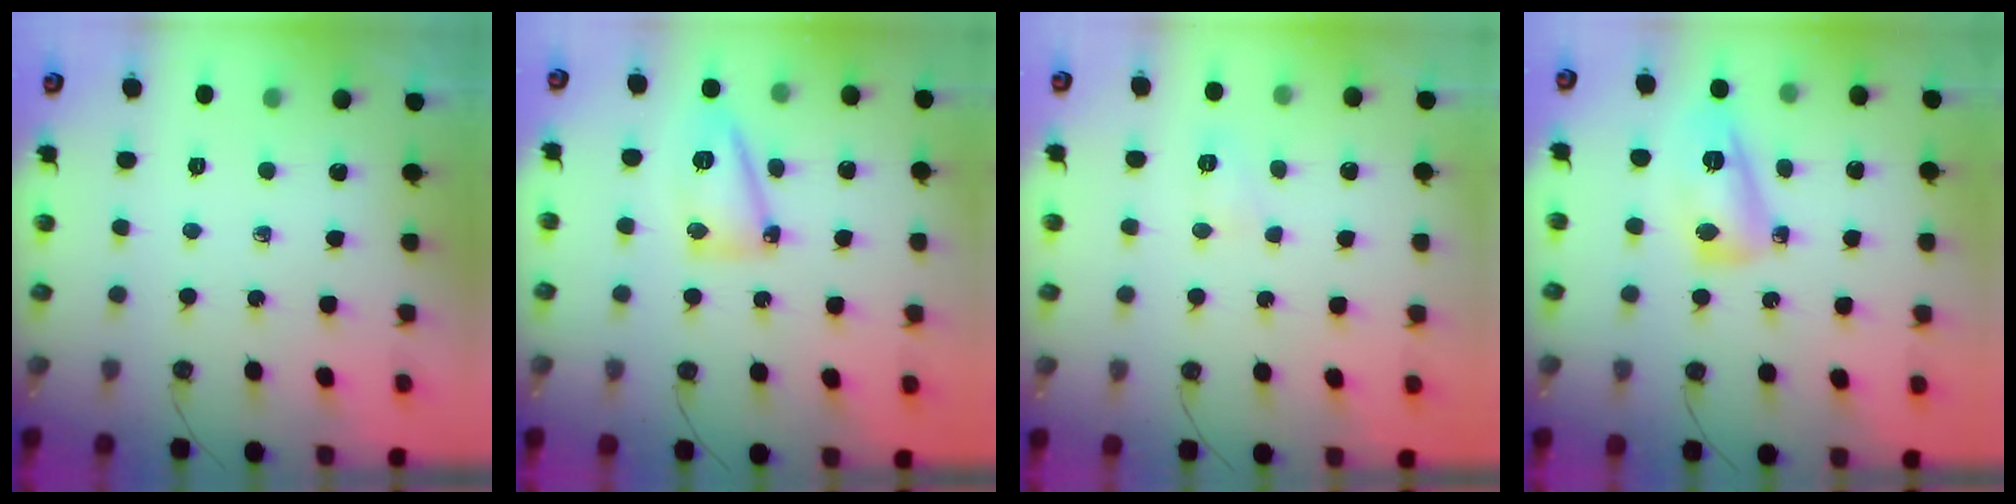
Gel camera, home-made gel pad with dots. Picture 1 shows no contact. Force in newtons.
{"total": 9.7, "press": 9.6, "slide": 0.7}
{"total": 6.0, "press": 5.9, "slide": 0.8}
{"total": 12.0, "press": 12.0, "slide": 1.0}